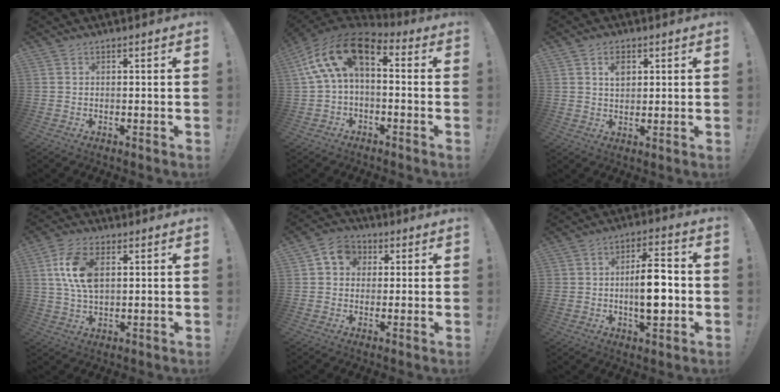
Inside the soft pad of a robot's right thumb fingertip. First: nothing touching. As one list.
[{"total": 14.0, "force": [4.5, 7.5, 10.9], "torque": [-0.207, -0.012, 0.085]}, {"total": 4.3, "force": [1.6, 3.0, 2.6], "torque": [-0.029, -0.003, 0.024]}, {"total": 11.6, "force": [2.8, 6.8, 9.0], "torque": [-0.184, 0.000, 0.050]}, {"total": 7.3, "force": [1.6, 6.4, 3.1], "torque": [-0.039, 0.004, 0.034]}, {"total": 12.6, "force": [-2.1, 7.3, 10.1], "torque": [-0.153, 0.016, -0.037]}]